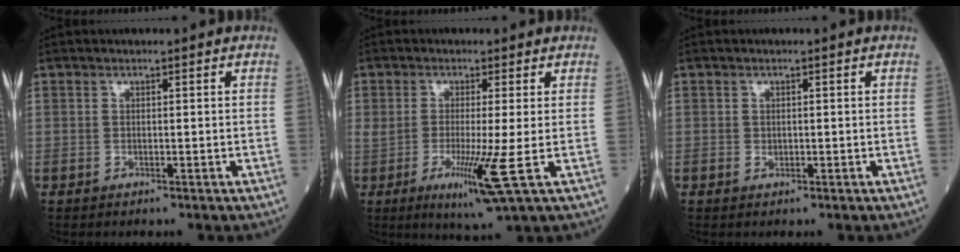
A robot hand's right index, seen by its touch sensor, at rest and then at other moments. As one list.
[{"total": 7.1, "force": [-1.6, -0.9, 6.9], "torque": [-0.123, -0.026, -0.023]}, {"total": 0.6, "force": [-0.1, 0.5, 0.2], "torque": [-0.002, 0.001, -0.001]}]